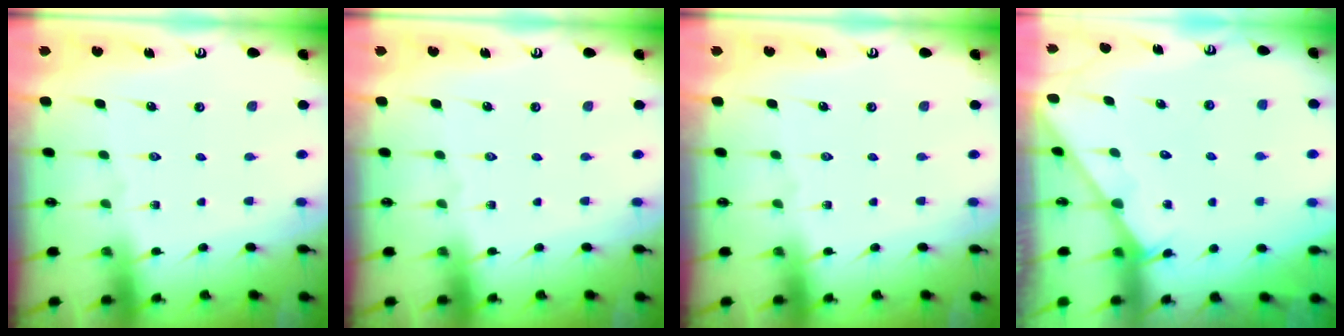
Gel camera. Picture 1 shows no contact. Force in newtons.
{"total": 0.0}
{"total": 0.0}
{"total": 2.4, "press": 2.4, "slide": 0.2}